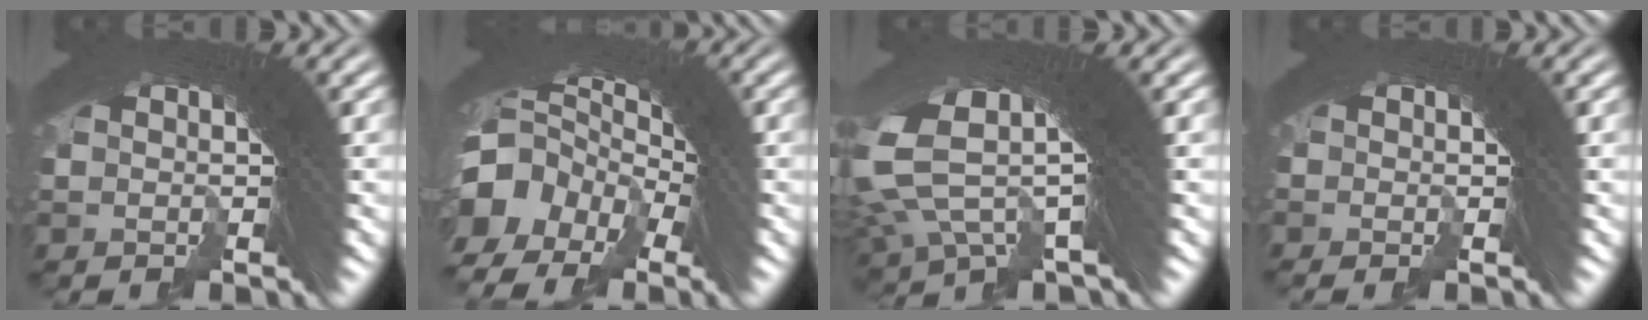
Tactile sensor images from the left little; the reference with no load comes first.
{"total": 7.3, "force": [-0.2, 5.5, 4.9], "torque": [-0.104, -0.008, -0.007]}
{"total": 8.1, "force": [1.7, 4.0, 6.8], "torque": [-0.145, -0.002, 0.030]}
{"total": 0.0}